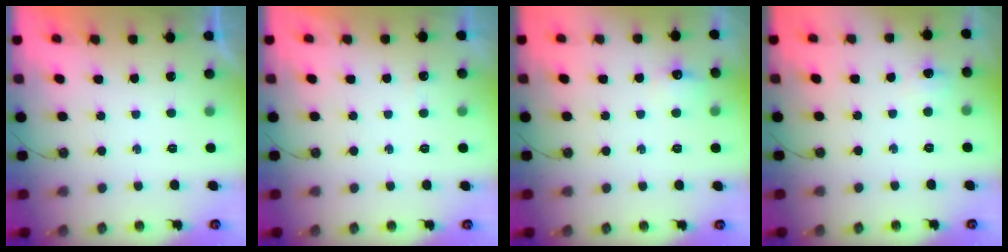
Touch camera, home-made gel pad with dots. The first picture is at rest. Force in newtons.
{"total": 2.2, "press": 2.2, "slide": 0.5}
{"total": 5.1, "press": 5.0, "slide": 0.7}
{"total": 6.7, "press": 6.7, "slide": 0.7}